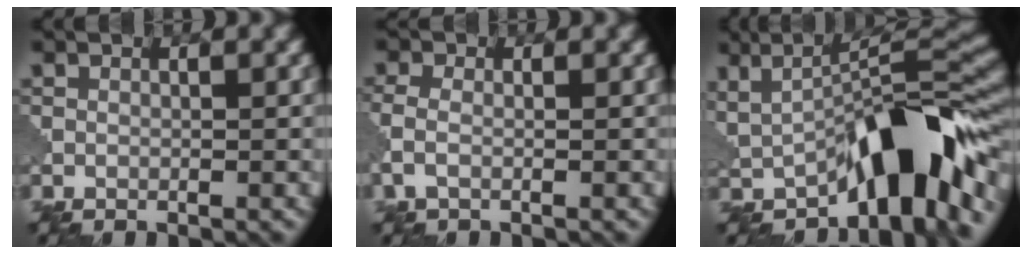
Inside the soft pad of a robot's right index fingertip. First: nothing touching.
{"total": 2.1, "force": [-0.6, 1.0, 1.7], "torque": [-0.047, -0.002, -0.021]}
{"total": 10.1, "force": [-3.1, 3.3, 9.0], "torque": [-0.107, 0.015, -0.056]}